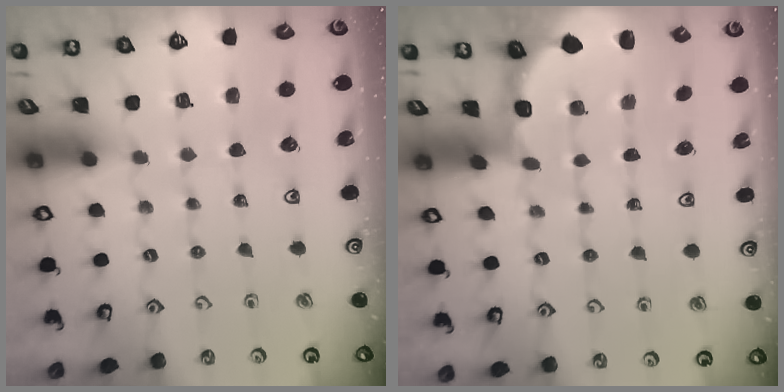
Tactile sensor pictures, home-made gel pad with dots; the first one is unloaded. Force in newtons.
{"total": 1.8, "press": 1.6, "slide": 0.7}